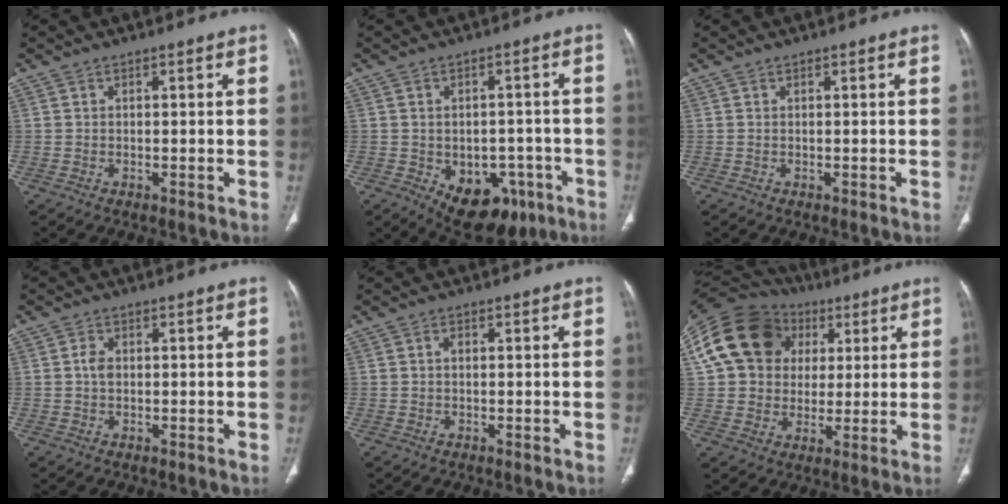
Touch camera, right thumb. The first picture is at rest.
{"total": 13.4, "force": [-6.1, 8.7, 8.1], "torque": [-0.083, 0.025, -0.069]}
{"total": 0.0}
{"total": 2.1, "force": [0.1, 1.5, 1.4], "torque": [-0.025, 0.004, -0.002]}
{"total": 1.0, "force": [0.0, 0.7, 0.7], "torque": [-0.010, 0.002, -0.003]}
{"total": 19.2, "force": [5.1, 15.9, 9.4], "torque": [-0.162, 0.029, 0.088]}